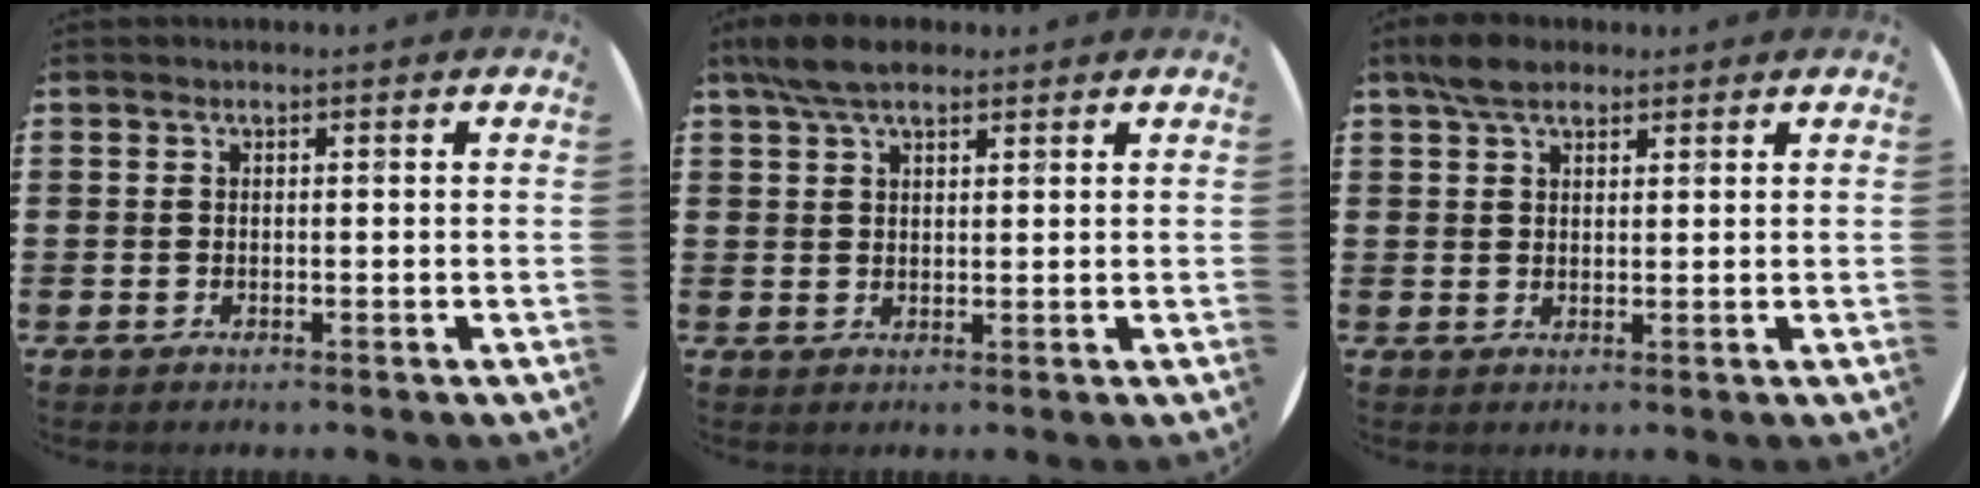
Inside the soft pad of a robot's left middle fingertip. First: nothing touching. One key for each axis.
{"total": 5.0, "fx": 3.9, "fy": 1.8, "fz": 2.6, "tx": -0.060, "ty": 0.002, "tz": 0.073}
{"total": 3.9, "fx": 3.0, "fy": 1.7, "fz": 1.9, "tx": -0.034, "ty": 0.006, "tz": 0.054}